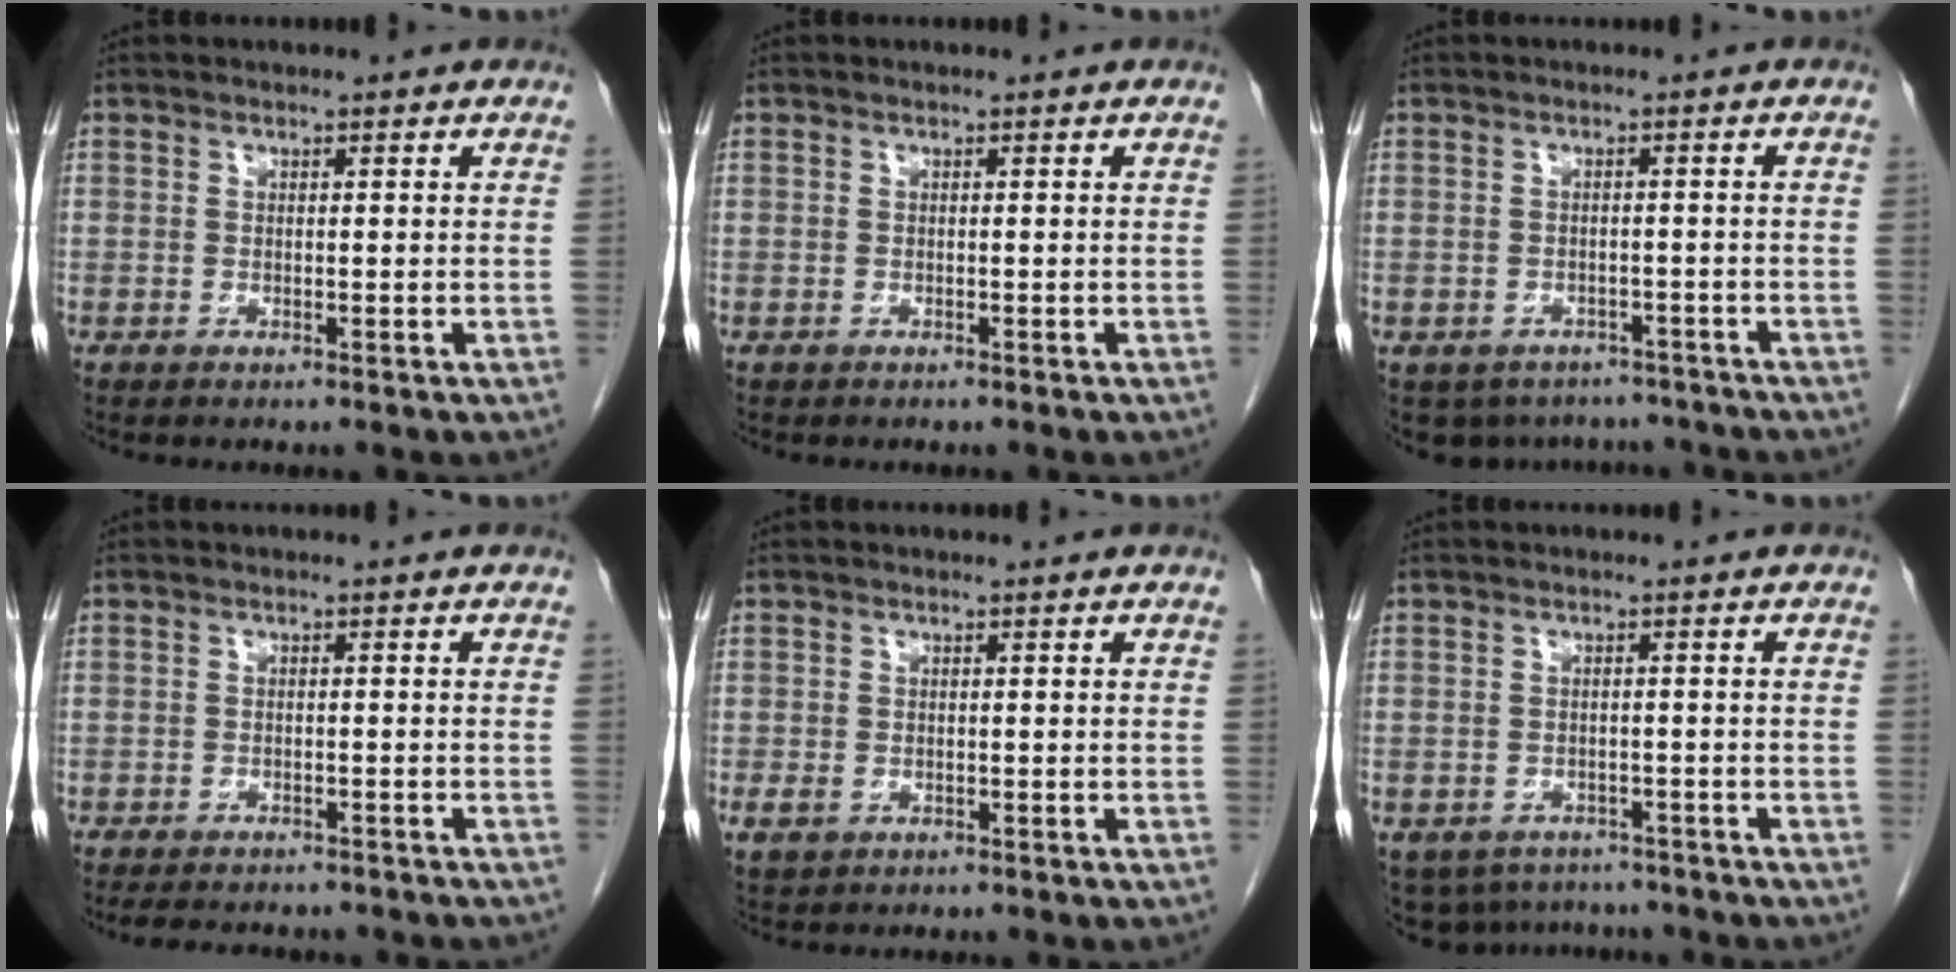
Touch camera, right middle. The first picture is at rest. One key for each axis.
{"total": 0.0}
{"total": 8.4, "fx": -7.1, "fy": 4.3, "fz": 1.1, "tx": -0.012, "ty": 0.009, "tz": -0.082}
{"total": 9.6, "fx": -8.4, "fy": 2.8, "fz": 3.7, "tx": -0.059, "ty": -0.004, "tz": -0.099}
{"total": 2.1, "fx": -0.7, "fy": 1.6, "fz": 1.2, "tx": -0.027, "ty": -0.002, "tz": -0.003}
{"total": 8.4, "fx": -6.8, "fy": 4.8, "fz": 1.5, "tx": -0.026, "ty": 0.004, "tz": -0.081}